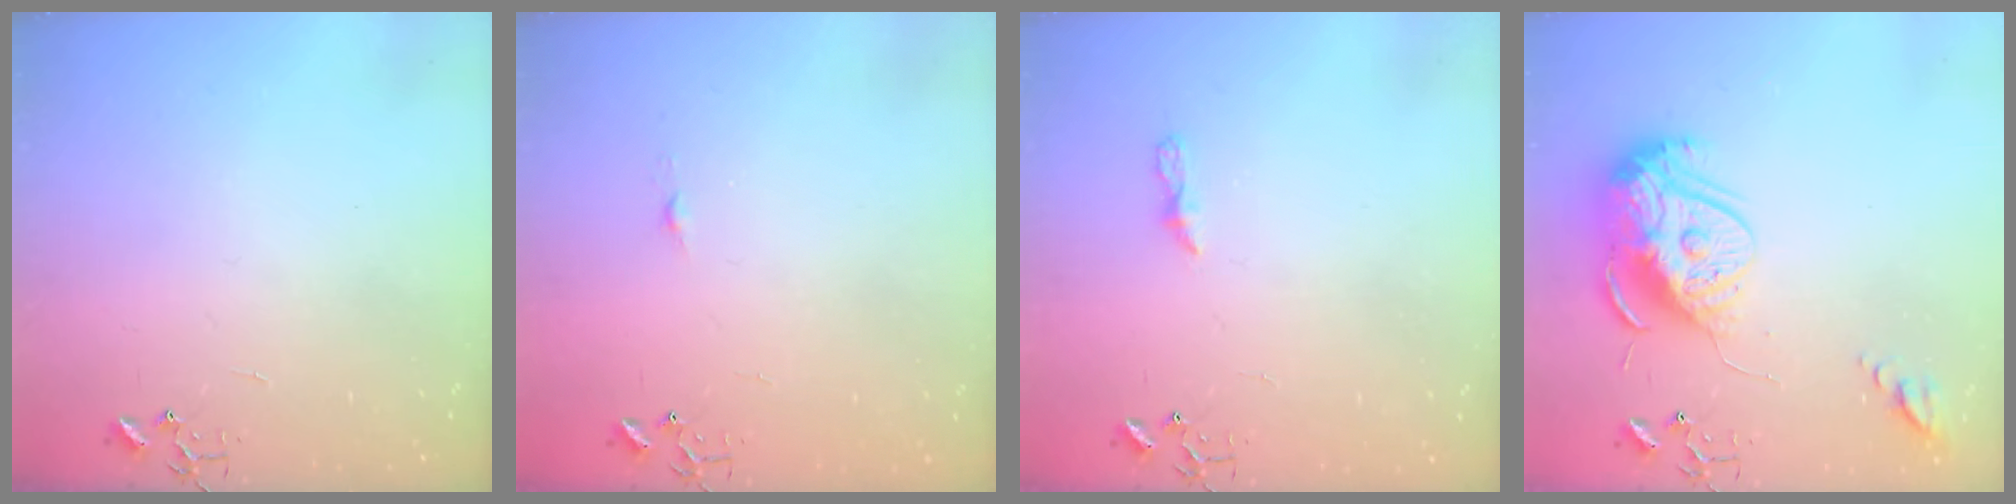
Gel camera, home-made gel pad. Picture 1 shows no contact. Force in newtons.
{"total": 3.4, "press": 3.4, "slide": 0.4}
{"total": 5.1, "press": 5.0, "slide": 0.4}
{"total": 17.1, "press": 17.1, "slide": 1.7}